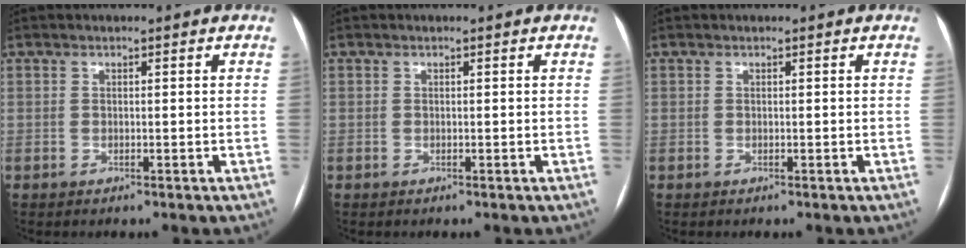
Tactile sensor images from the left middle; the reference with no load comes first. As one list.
[{"total": 0.0}, {"total": 0.0}]